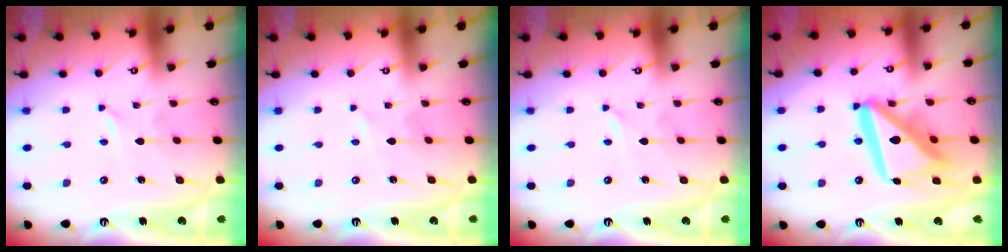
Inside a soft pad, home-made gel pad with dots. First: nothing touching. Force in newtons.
{"total": 0.6, "press": 0.6, "slide": 0.1}
{"total": 0.0}
{"total": 21.0, "press": 20.8, "slide": 2.5}